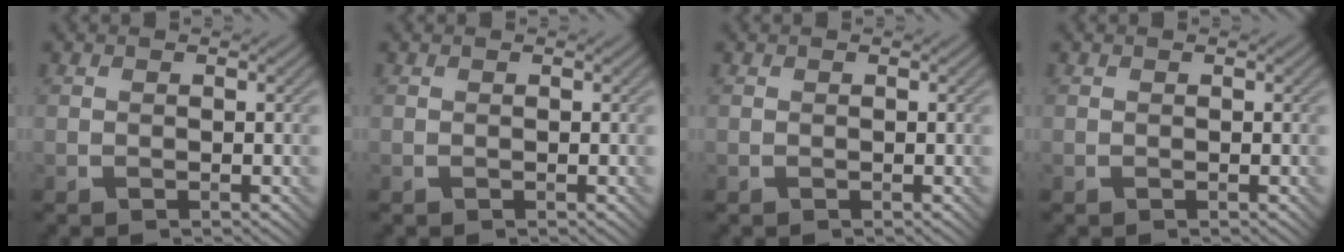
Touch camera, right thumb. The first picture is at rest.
{"total": 0.0}
{"total": 0.0}
{"total": 0.0}